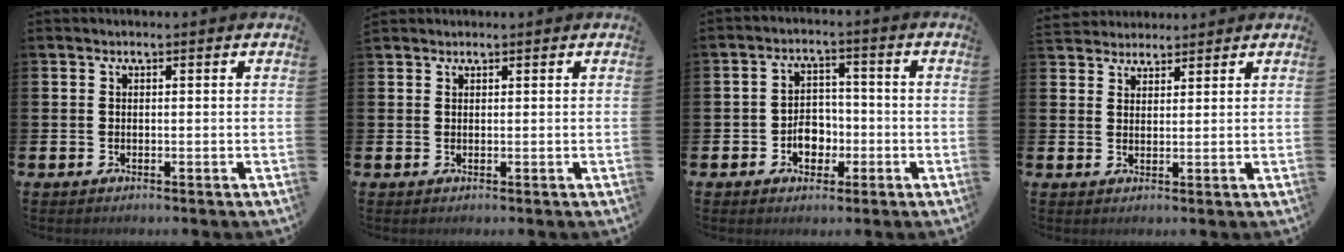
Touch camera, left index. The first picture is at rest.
{"total": 1.0, "force": [1.0, 0.3, -0.1], "torque": [0.012, -0.002, 0.016]}
{"total": 4.3, "force": [-1.4, 3.3, 2.4], "torque": [-0.030, 0.001, -0.035]}
{"total": 3.1, "force": [2.9, 1.0, -0.4], "torque": [0.001, -0.009, 0.053]}